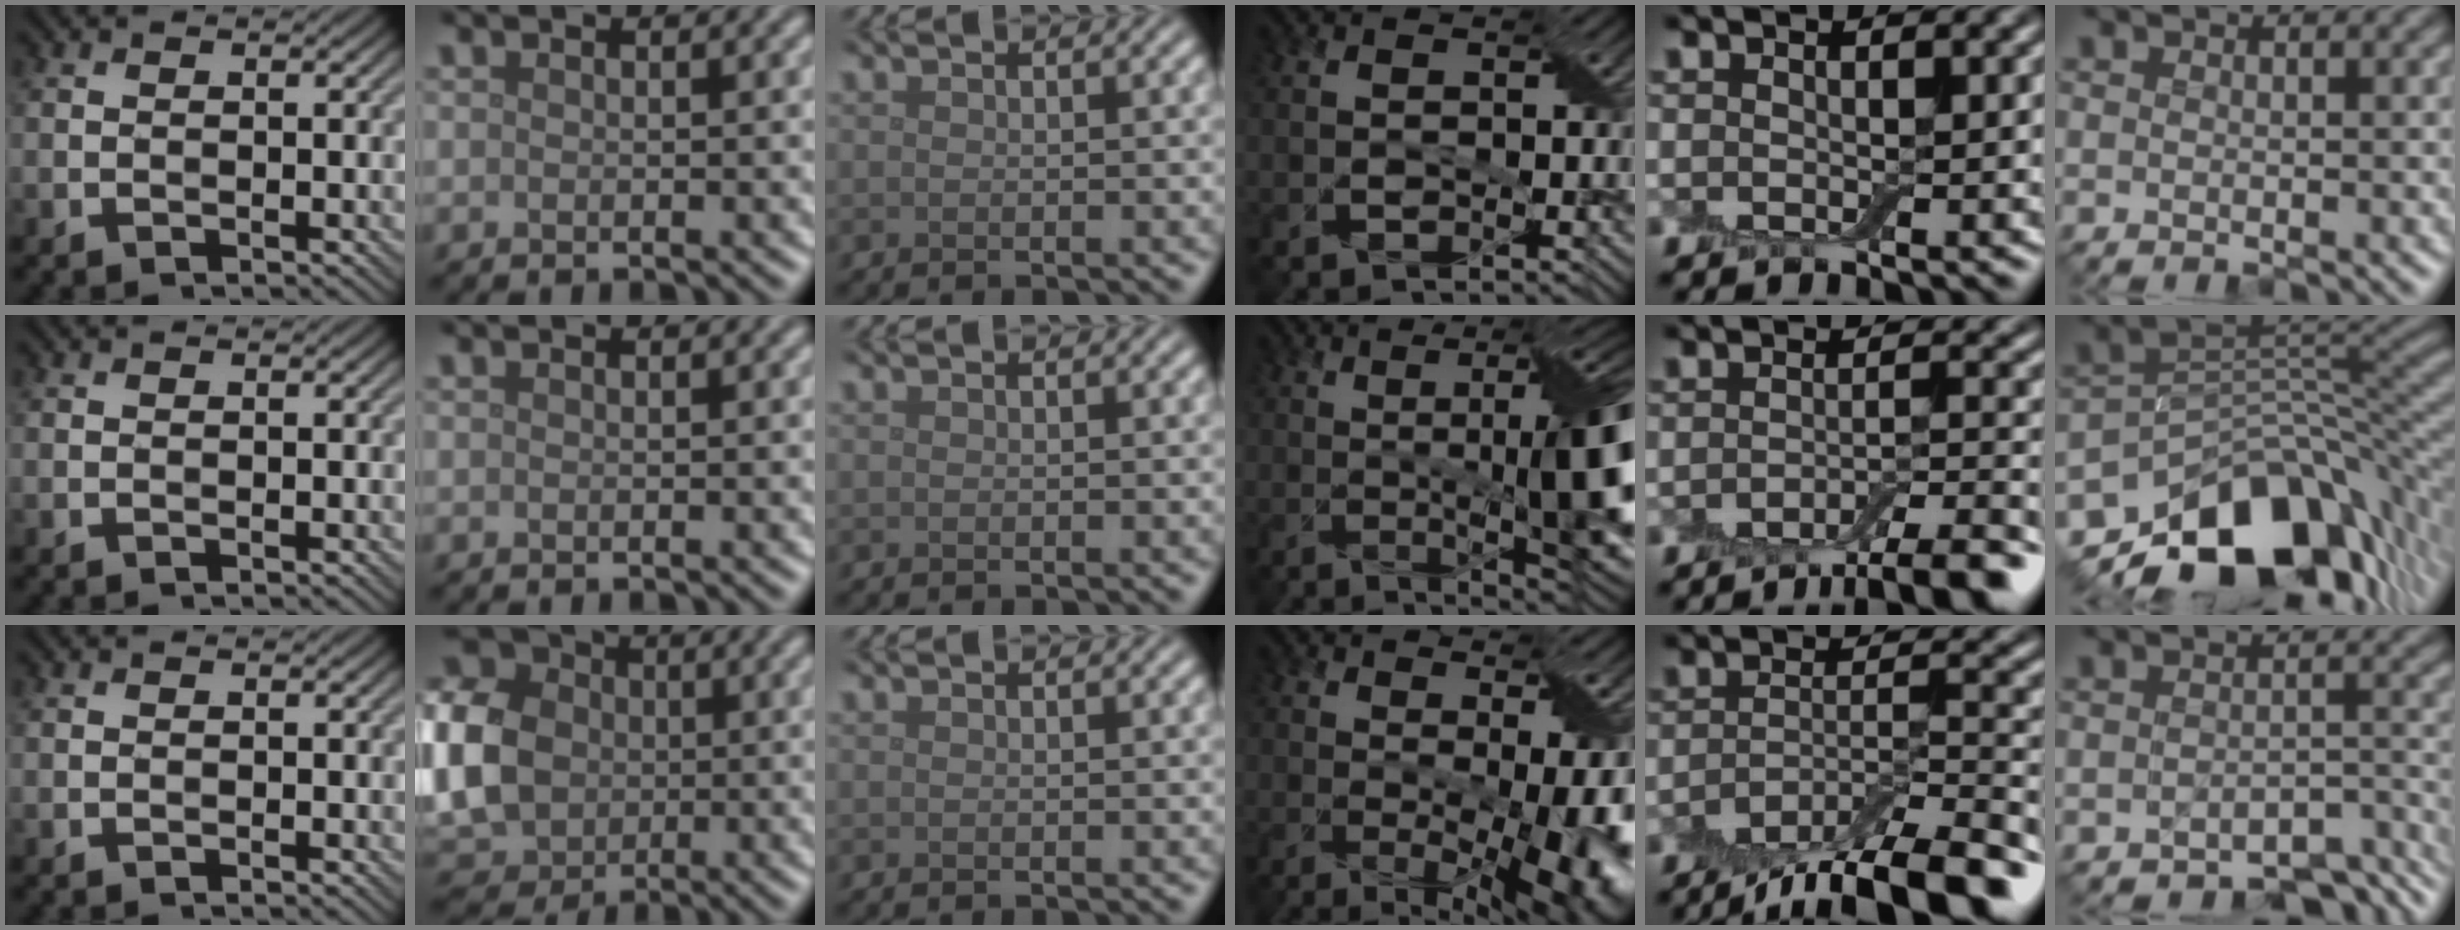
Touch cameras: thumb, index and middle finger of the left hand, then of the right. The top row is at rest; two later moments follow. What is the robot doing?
{"motion": "wrap", "object": "cling film"}